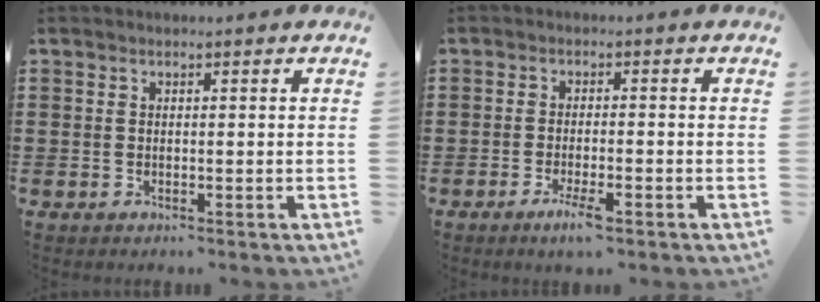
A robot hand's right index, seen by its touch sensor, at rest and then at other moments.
{"total": 3.2, "force": [-1.9, 0.1, 2.6], "torque": [-0.055, -0.011, -0.035]}